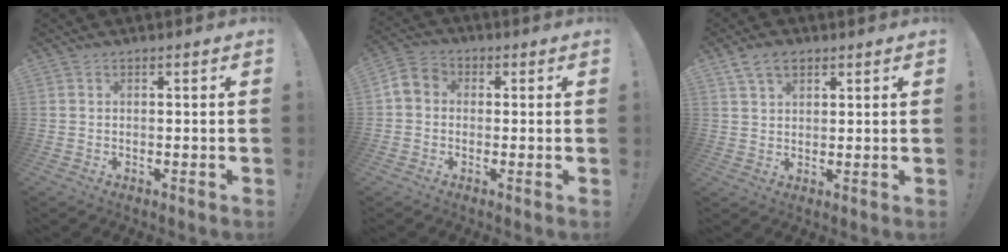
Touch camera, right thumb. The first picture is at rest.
{"total": 4.9, "force": [-0.9, 4.2, 2.4], "torque": [-0.047, 0.019, -0.012]}
{"total": 5.8, "force": [3.5, 3.5, 3.1], "torque": [-0.055, -0.006, 0.067]}